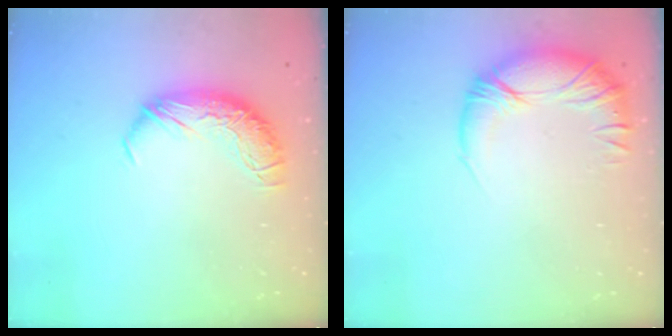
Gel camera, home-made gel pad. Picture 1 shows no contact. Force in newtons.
{"total": 3.3, "press": 2.0, "slide": 2.6}